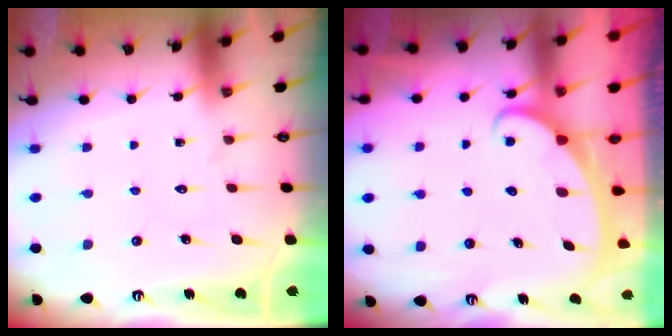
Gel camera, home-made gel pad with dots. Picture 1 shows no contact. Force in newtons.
{"total": 2.5, "press": 2.5, "slide": 0.3}